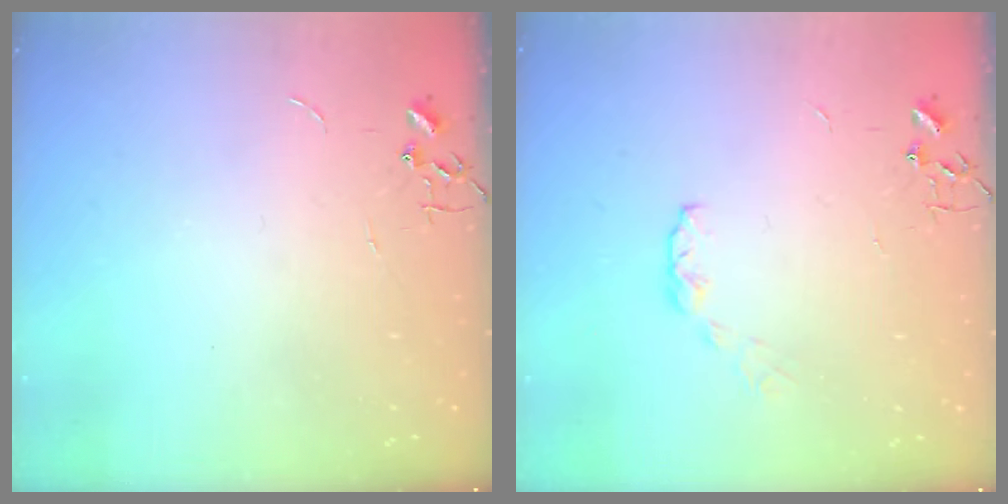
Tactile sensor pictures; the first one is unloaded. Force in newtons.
{"total": 4.2, "press": 4.1, "slide": 0.7}